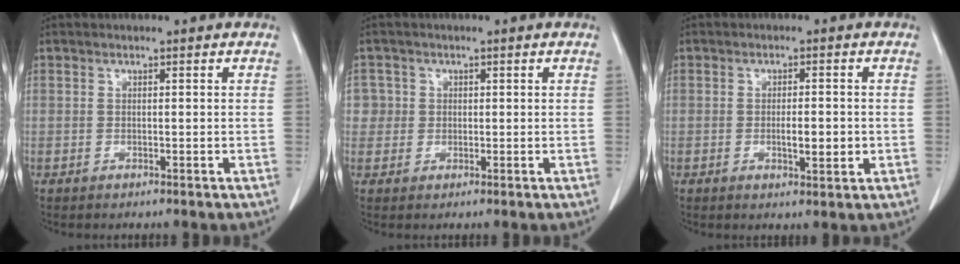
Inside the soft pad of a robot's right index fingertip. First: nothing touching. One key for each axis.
{"total": 2.6, "fx": 0.4, "fy": 2.5, "fz": -0.2, "tx": 0.024, "ty": 0.007, "tz": 0.001}
{"total": 3.7, "fx": -0.6, "fy": 1.0, "fz": 3.5, "tx": -0.059, "ty": -0.002, "tz": -0.006}